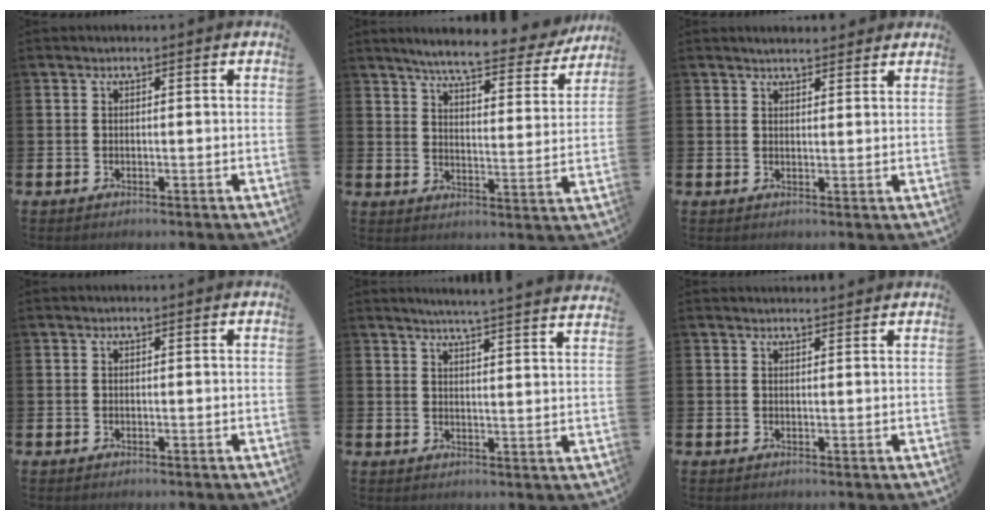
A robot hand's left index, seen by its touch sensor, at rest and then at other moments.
{"total": 6.4, "force": [5.9, 0.6, 2.3], "torque": [-0.058, -0.041, 0.095]}
{"total": 2.5, "force": [2.5, 0.5, 0.2], "torque": [-0.008, -0.004, 0.045]}
{"total": 0.0}
{"total": 4.9, "force": [4.7, -1.1, 0.7], "torque": [-0.024, -0.035, 0.082]}
{"total": 1.3, "force": [1.3, 0.1, 0.0], "torque": [0.008, -0.005, 0.022]}